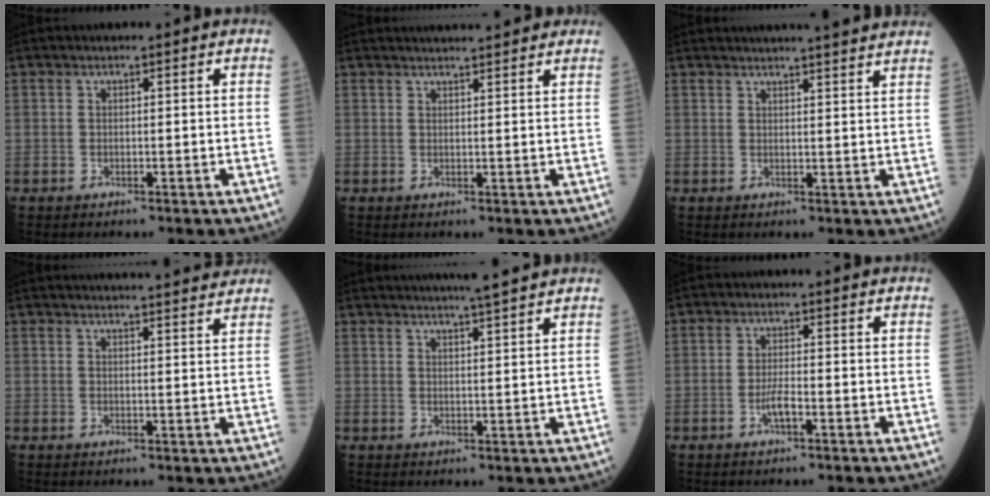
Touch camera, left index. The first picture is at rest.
{"total": 9.7, "force": [8.8, 1.2, 3.9], "torque": [-0.052, 0.030, 0.104]}
{"total": 10.4, "force": [9.6, -0.1, 4.0], "torque": [-0.060, 0.012, 0.106]}
{"total": 13.7, "force": [13.0, 0.4, 4.1], "torque": [-0.049, 0.005, 0.153]}
{"total": 7.9, "force": [7.1, -0.6, 3.6], "torque": [-0.058, 0.009, 0.092]}
{"total": 2.4, "force": [-1.1, 0.3, 2.1], "torque": [-0.044, 0.000, -0.023]}